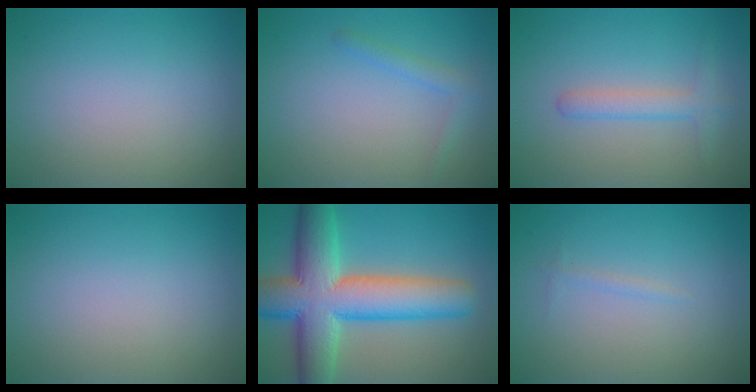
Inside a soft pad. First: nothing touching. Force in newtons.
{"total": 1.4, "press": 1.4, "slide": 0.1}
{"total": 2.2, "press": 2.2, "slide": 0.1}
{"total": 0.0}
{"total": 11.7, "press": 11.7, "slide": 0.6}
{"total": 0.6, "press": 0.6, "slide": 0.0}